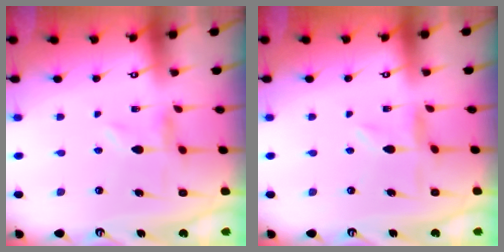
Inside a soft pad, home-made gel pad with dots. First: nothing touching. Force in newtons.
{"total": 0.0}